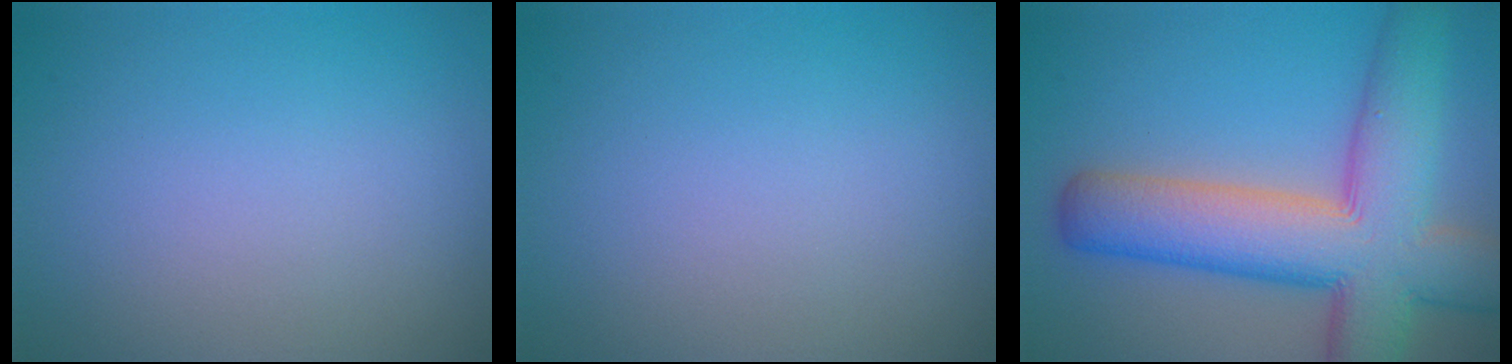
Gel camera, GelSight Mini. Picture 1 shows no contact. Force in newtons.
{"total": 0.0}
{"total": 12.1, "press": 12.1, "slide": 0.6}